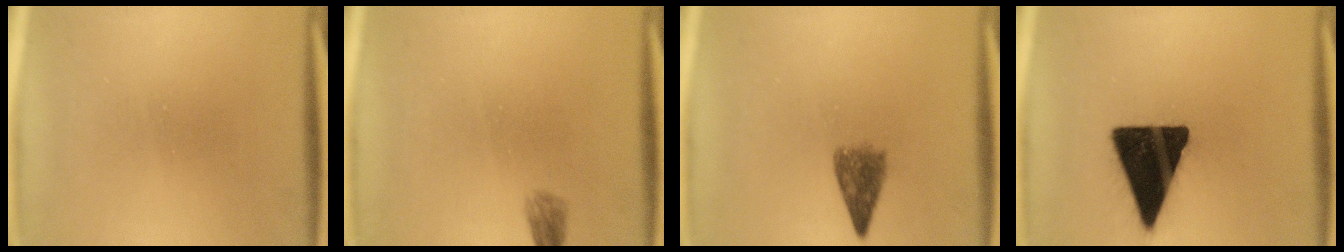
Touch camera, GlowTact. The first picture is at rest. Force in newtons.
{"total": 1.7}
{"total": 4.1}
{"total": 18.1}